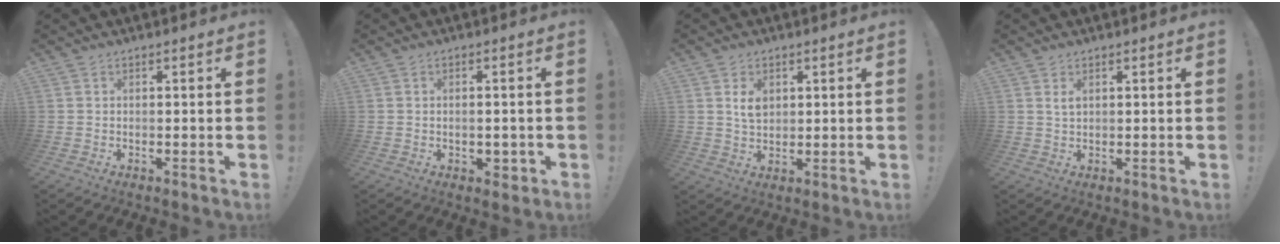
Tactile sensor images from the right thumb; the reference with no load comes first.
{"total": 2.5, "force": [-0.4, 1.6, 1.9], "torque": [-0.007, -0.006, -0.010]}
{"total": 5.1, "force": [1.6, 3.7, 3.1], "torque": [-0.038, -0.005, 0.026]}
{"total": 1.9, "force": [0.9, 0.9, 1.4], "torque": [-0.025, -0.001, 0.016]}